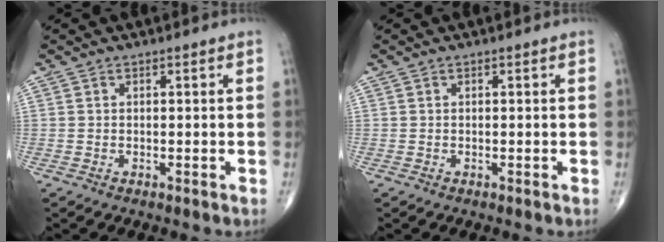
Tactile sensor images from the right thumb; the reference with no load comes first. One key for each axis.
{"total": 0.0}